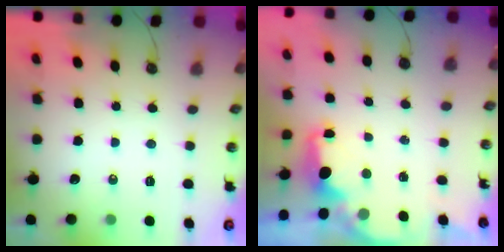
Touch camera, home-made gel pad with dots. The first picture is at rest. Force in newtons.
{"total": 2.3, "press": 2.1, "slide": 0.8}